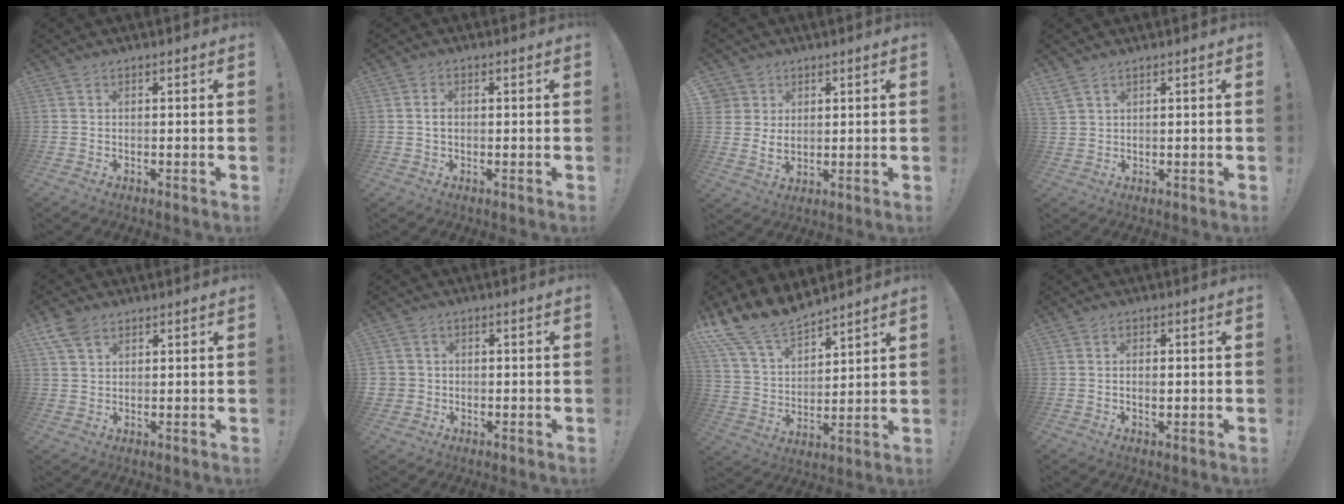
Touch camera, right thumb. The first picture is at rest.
{"total": 1.7, "force": [-0.2, 1.1, 1.3], "torque": [-0.024, 0.006, -0.004]}
{"total": 5.1, "force": [2.9, 4.0, 1.1], "torque": [-0.022, -0.019, 0.057]}
{"total": 3.2, "force": [2.5, 1.2, 1.7], "torque": [-0.034, -0.010, 0.050]}
{"total": 5.6, "force": [3.4, 3.2, 3.1], "torque": [-0.050, -0.010, 0.065]}
{"total": 3.1, "force": [-0.2, 3.0, 0.8], "torque": [-0.016, 0.005, -0.001]}
{"total": 14.7, "force": [12.8, 5.3, 4.9], "torque": [-0.125, -0.092, 0.242]}
{"total": 1.9, "force": [-0.3, 1.1, 1.5], "torque": [-0.018, 0.001, -0.008]}